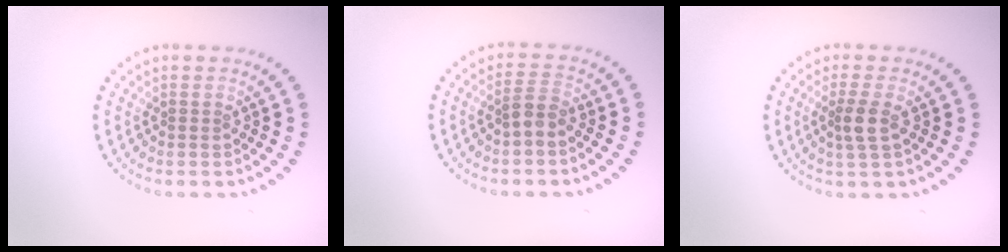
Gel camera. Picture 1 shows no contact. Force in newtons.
{"total": 1.8, "press": 1.5, "slide": 0.9}
{"total": 2.1, "press": 1.7, "slide": 1.2}